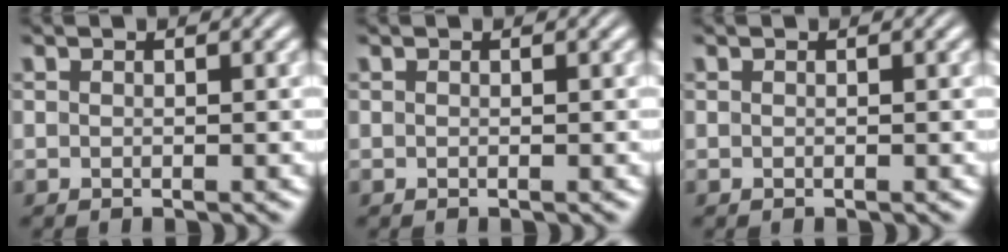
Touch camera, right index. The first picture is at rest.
{"total": 0.0}
{"total": 0.0}